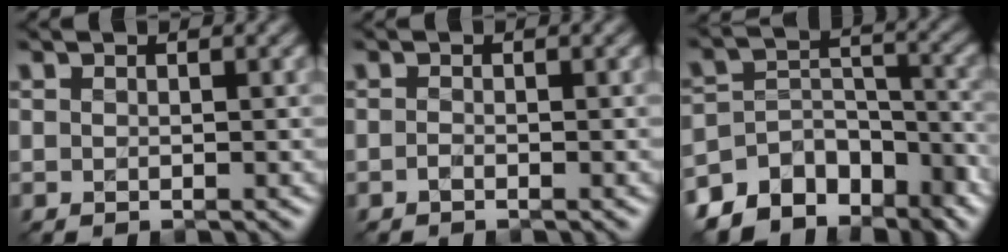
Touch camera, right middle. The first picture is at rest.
{"total": 0.5, "force": [-0.4, 0.1, 0.3], "torque": [-0.007, 0.000, -0.008]}
{"total": 10.6, "force": [-8.5, 5.9, 2.3], "torque": [-0.038, 0.016, -0.129]}